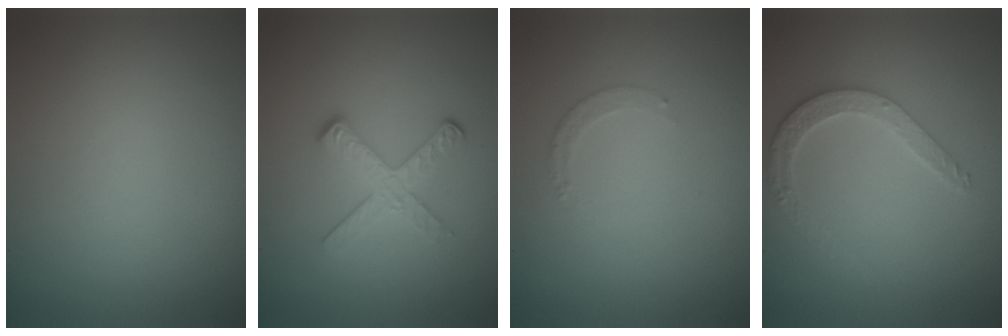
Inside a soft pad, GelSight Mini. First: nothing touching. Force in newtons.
{"total": 3.5, "press": 2.4, "slide": 2.5}
{"total": 1.3, "press": 1.2, "slide": 0.2}
{"total": 2.7, "press": 2.7, "slide": 0.3}